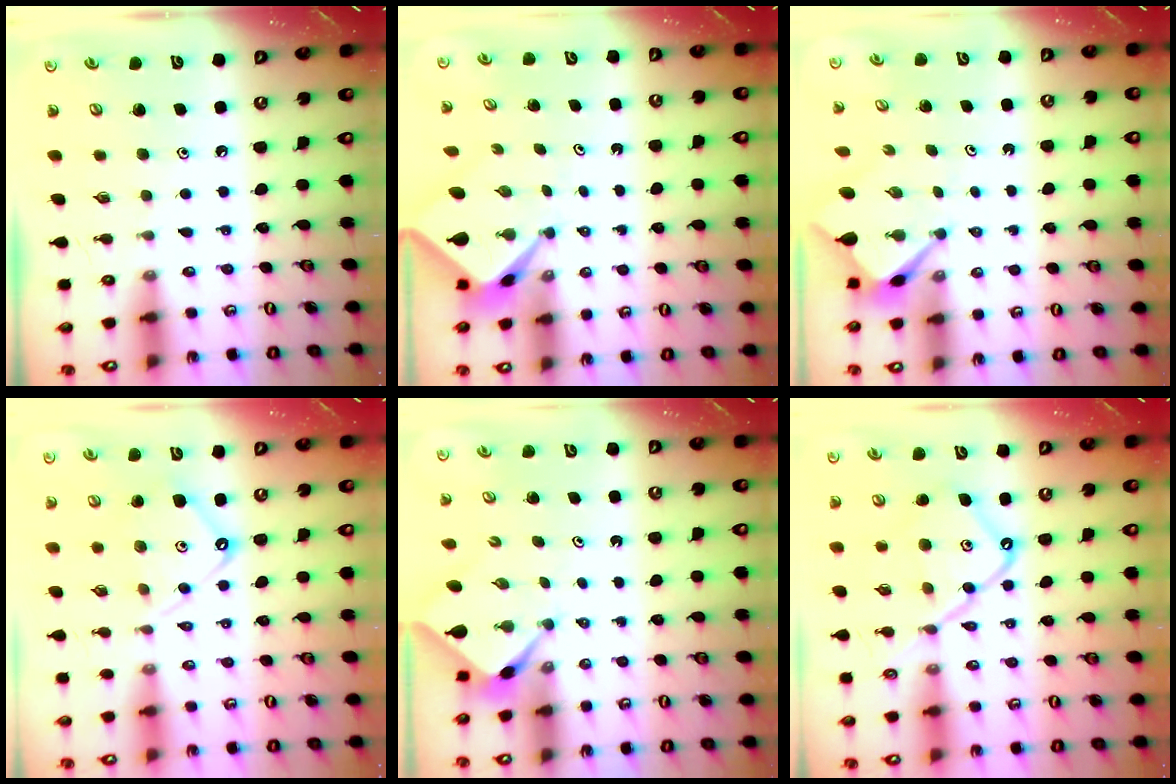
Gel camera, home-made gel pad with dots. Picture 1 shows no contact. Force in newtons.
{"total": 2.5, "press": 2.5, "slide": 0.2}
{"total": 2.9, "press": 2.9, "slide": 0.2}
{"total": 9.6, "press": 9.6, "slide": 0.8}
{"total": 2.2, "press": 2.2, "slide": 0.2}
{"total": 14.5, "press": 14.5, "slide": 1.0}